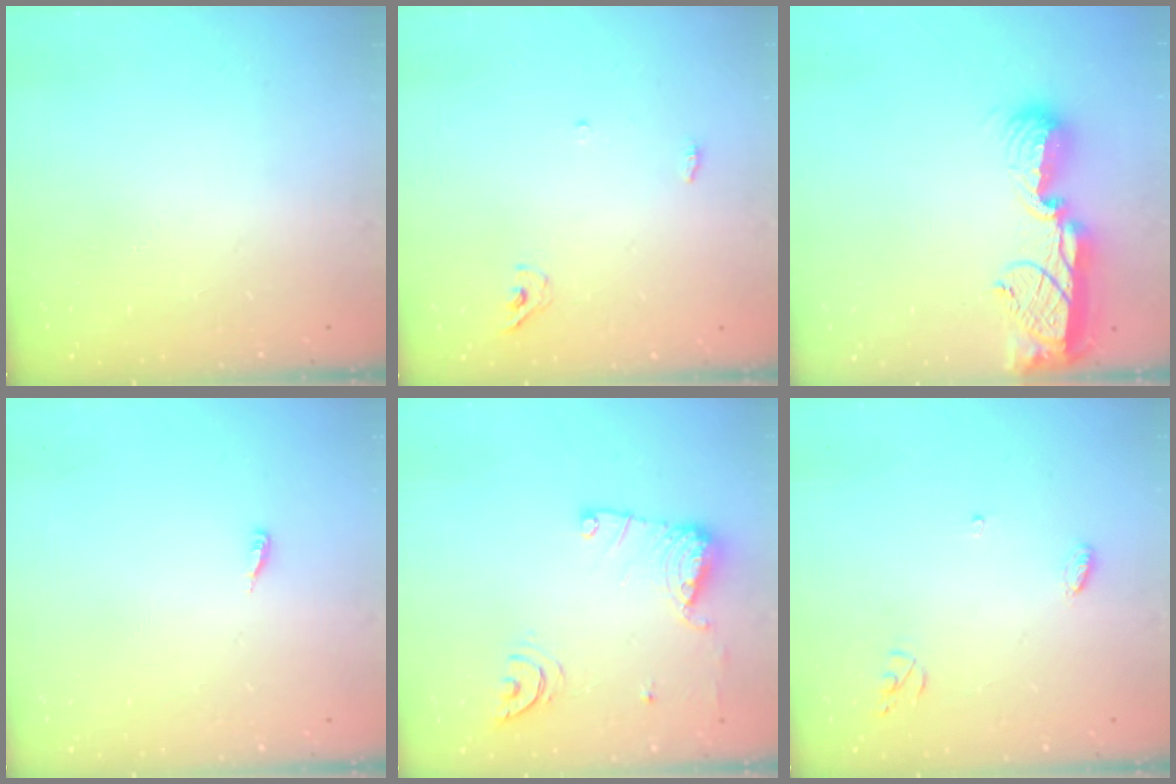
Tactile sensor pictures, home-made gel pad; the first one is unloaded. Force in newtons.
{"total": 3.8, "press": 3.6, "slide": 1.3}
{"total": 11.4, "press": 11.3, "slide": 1.5}
{"total": 3.2, "press": 3.2, "slide": 0.2}
{"total": 12.2, "press": 12.2, "slide": 1.2}
{"total": 4.7, "press": 4.7, "slide": 0.1}